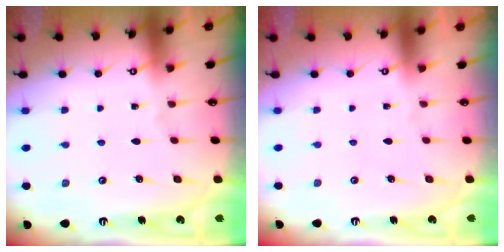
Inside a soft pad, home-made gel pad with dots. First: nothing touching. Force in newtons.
{"total": 1.6, "press": 1.4, "slide": 0.7}